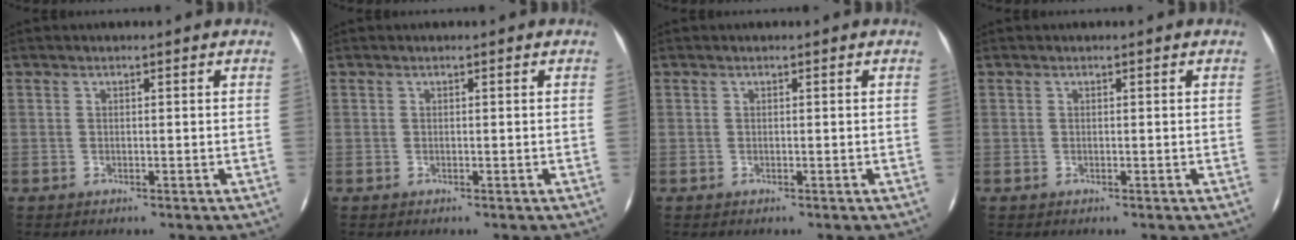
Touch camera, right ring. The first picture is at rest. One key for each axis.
{"total": 0.0}
{"total": 0.0}
{"total": 0.0}